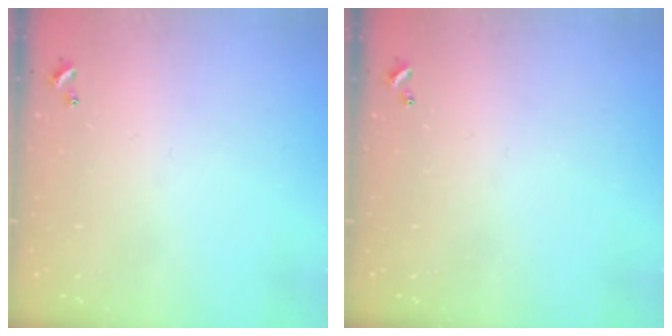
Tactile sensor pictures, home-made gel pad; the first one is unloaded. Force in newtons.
{"total": 0.0}